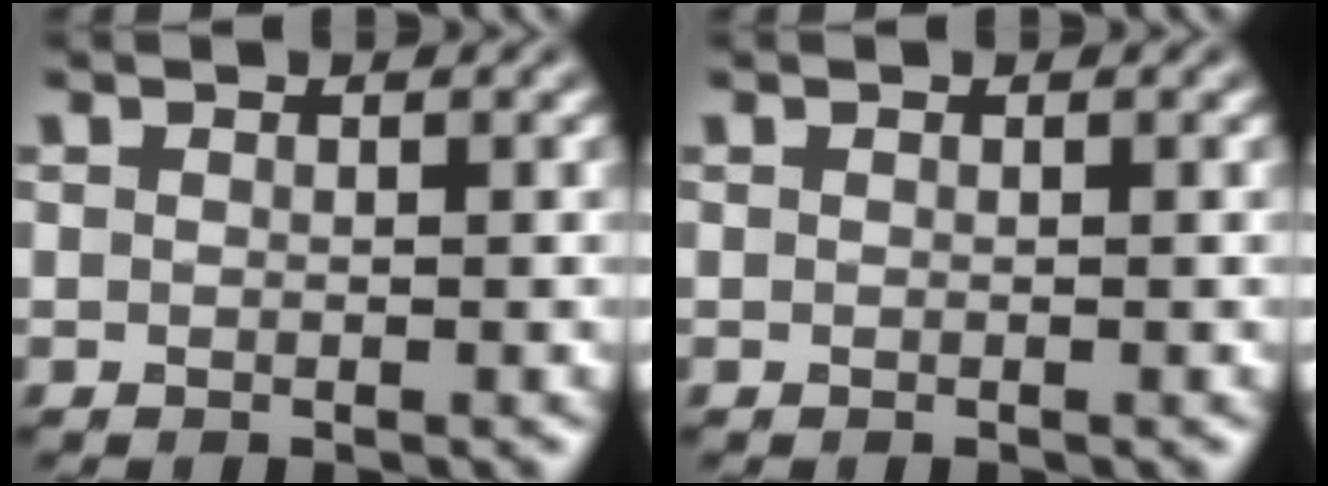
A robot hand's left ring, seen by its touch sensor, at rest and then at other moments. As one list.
[{"total": 0.0}]